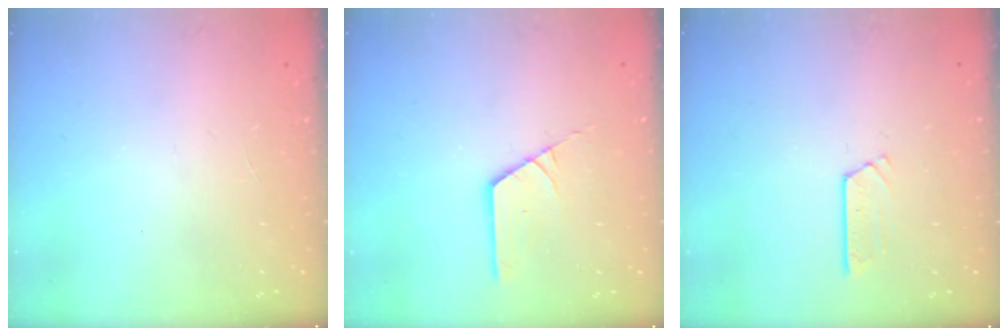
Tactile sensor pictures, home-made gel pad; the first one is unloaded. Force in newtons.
{"total": 2.7, "press": 2.7, "slide": 0.1}
{"total": 2.7, "press": 2.7, "slide": 0.2}